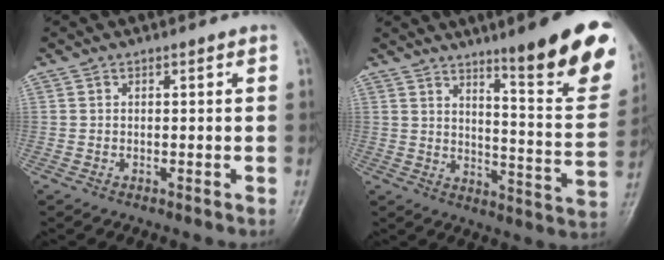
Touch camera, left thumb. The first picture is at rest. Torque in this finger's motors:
{"motor_torque": [1.14, -0.11, 1.50, -1.27, 0.10]}